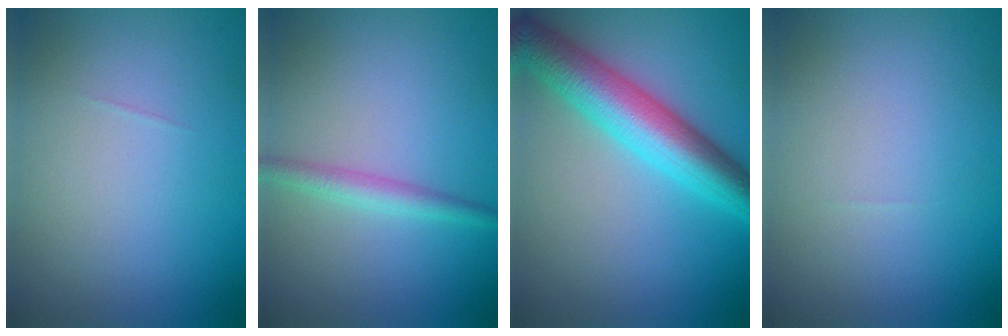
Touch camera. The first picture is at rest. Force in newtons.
{"total": 2.1, "press": 2.1, "slide": 0.0}
{"total": 7.5, "press": 7.5, "slide": 0.2}
{"total": 0.0}